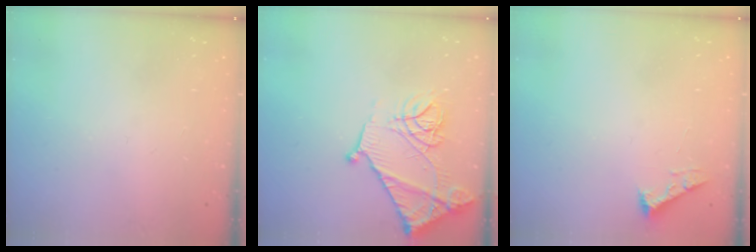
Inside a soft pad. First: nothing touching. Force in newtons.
{"total": 17.4, "press": 17.4, "slide": 1.3}
{"total": 2.5, "press": 2.5, "slide": 0.3}